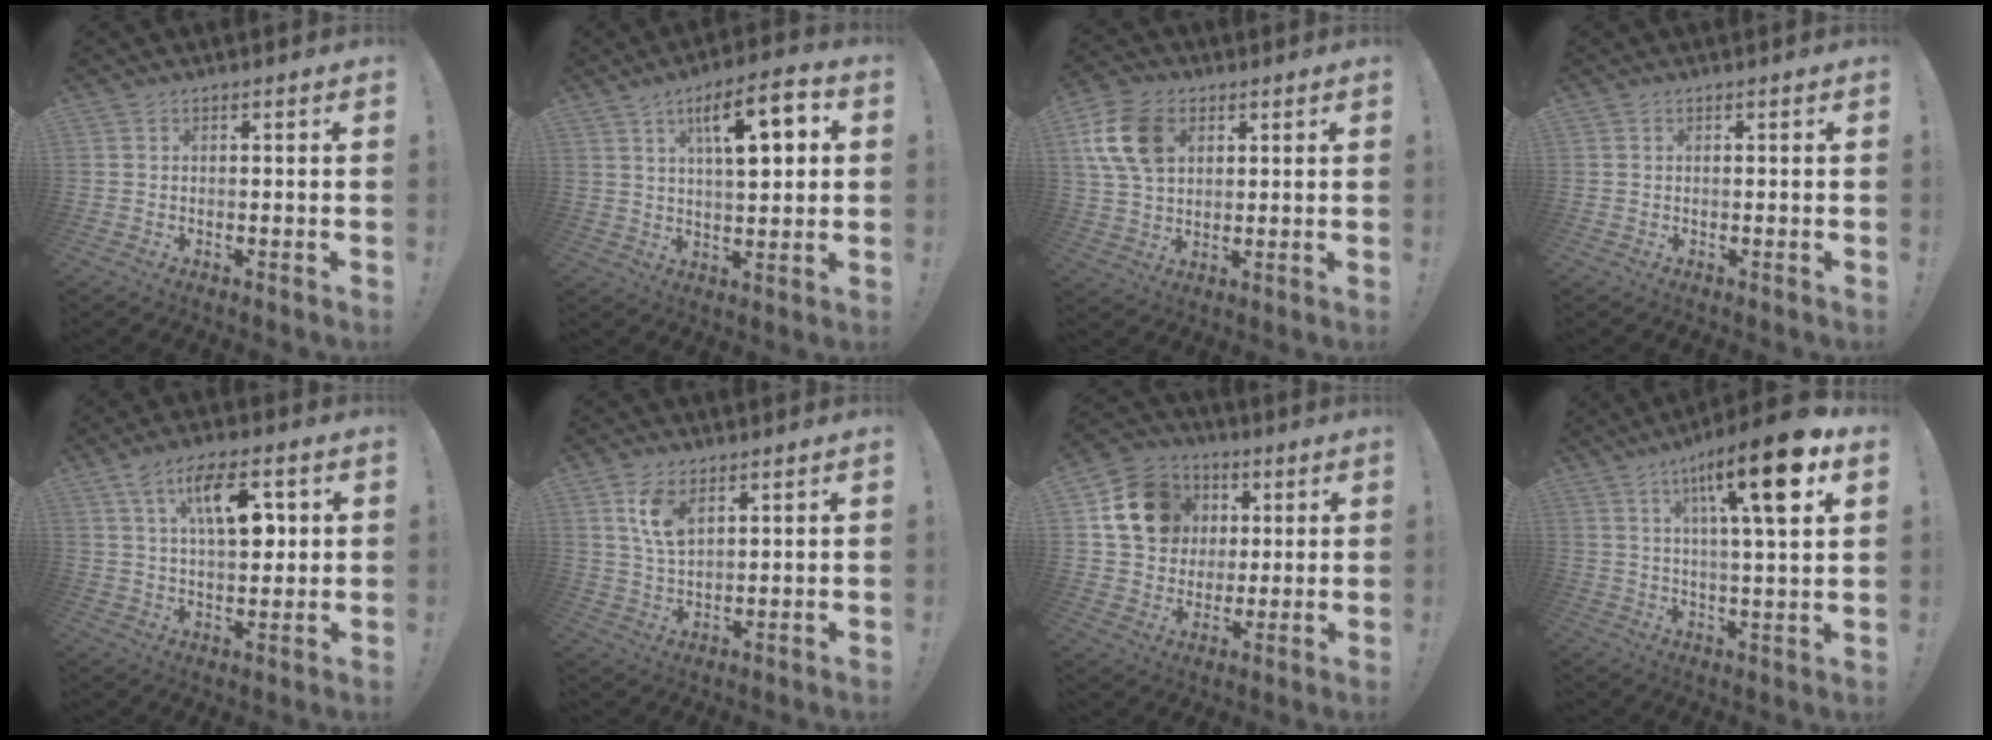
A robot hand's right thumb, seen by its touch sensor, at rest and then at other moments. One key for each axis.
{"total": 13.6, "fx": 4.6, "fy": 5.1, "fz": 11.8, "tx": -0.174, "ty": -0.002, "tz": 0.070}
{"total": 14.3, "fx": 4.6, "fy": 10.1, "fz": 9.0, "tx": -0.162, "ty": -0.005, "tz": 0.091}
{"total": 0.0}
{"total": 14.0, "fx": 5.1, "fy": 6.5, "fz": 11.2, "tx": -0.165, "ty": 0.000, "tz": 0.085}
{"total": 8.0, "fx": 4.2, "fy": 4.2, "fz": 5.5, "tx": -0.091, "ty": -0.012, "tz": 0.076}
{"total": 16.3, "fx": 4.7, "fy": 13.7, "fz": 7.4, "tx": -0.093, "ty": -0.006, "tz": 0.103}
{"total": 16.7, "fx": 7.1, "fy": 3.3, "fz": 14.8, "tx": -0.229, "ty": -0.025, "tz": 0.097}